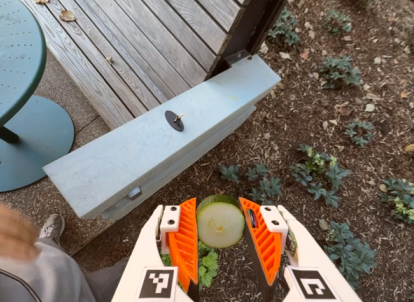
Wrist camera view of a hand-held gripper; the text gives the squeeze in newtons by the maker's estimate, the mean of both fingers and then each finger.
{"total": 10.5, "left": 10.5, "right": 10.5}